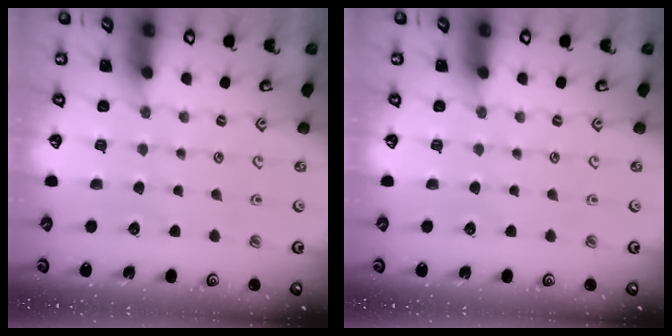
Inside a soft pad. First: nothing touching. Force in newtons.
{"total": 0.0}